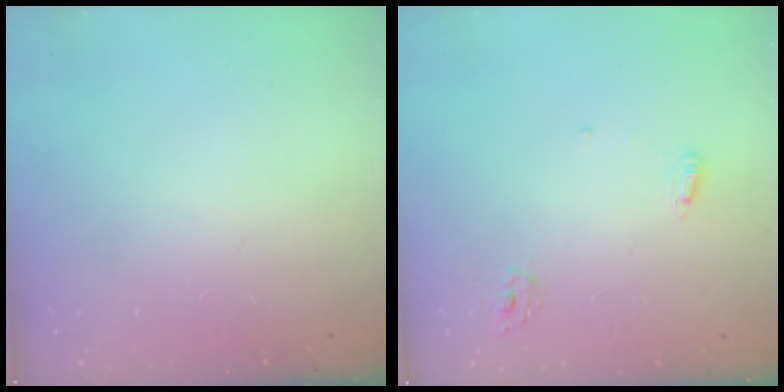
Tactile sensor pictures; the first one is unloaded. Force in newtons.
{"total": 4.7, "press": 4.7, "slide": 0.4}